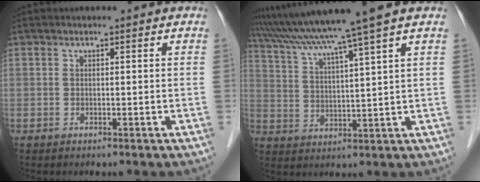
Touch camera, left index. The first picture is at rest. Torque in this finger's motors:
{"motor_torque": [0.59, -0.68, 0.87, 0.21]}